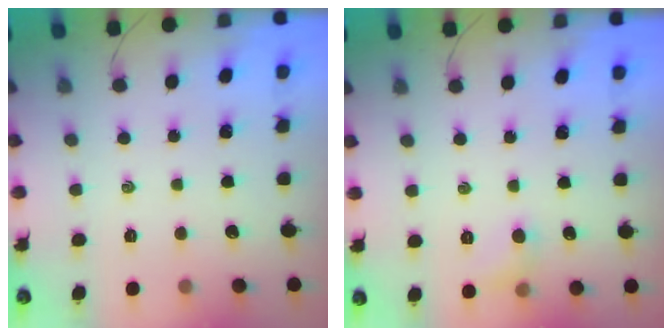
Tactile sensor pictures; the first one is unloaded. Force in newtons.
{"total": 5.4, "press": 5.1, "slide": 1.6}